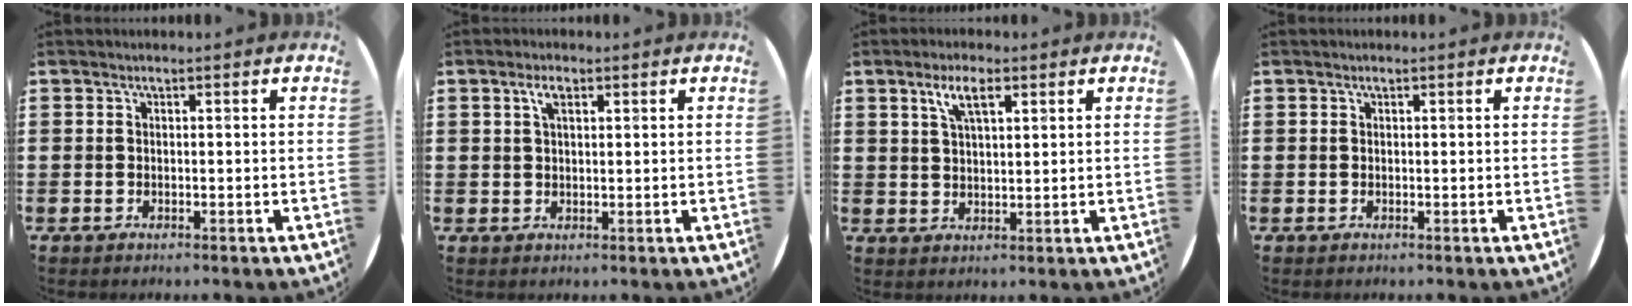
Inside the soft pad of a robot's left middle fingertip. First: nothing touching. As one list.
[{"total": 2.6, "force": [1.4, 0.9, 1.9], "torque": [-0.043, 0.007, 0.023]}, {"total": 4.4, "force": [2.6, 1.5, 3.2], "torque": [-0.065, 0.006, 0.043]}, {"total": 0.0}]